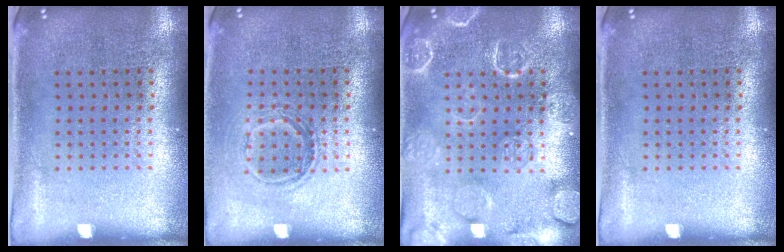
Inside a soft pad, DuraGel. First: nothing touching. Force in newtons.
{"total": 1.2, "press": 1.0, "slide": 0.6}
{"total": 4.5, "press": 4.4, "slide": 0.7}
{"total": 0.0}